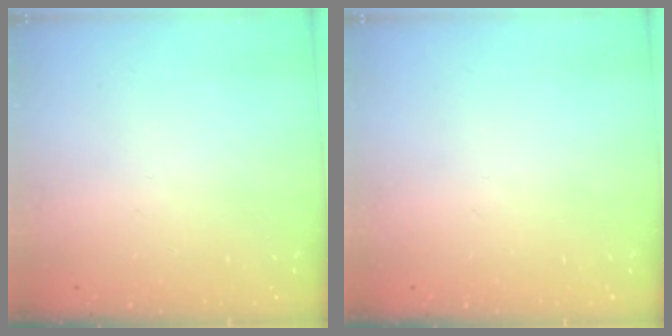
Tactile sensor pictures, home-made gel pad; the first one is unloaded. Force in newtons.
{"total": 0.0}